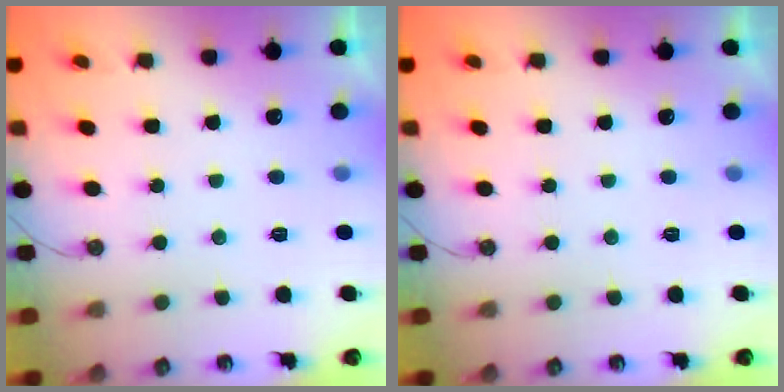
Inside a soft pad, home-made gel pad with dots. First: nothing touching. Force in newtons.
{"total": 0.0}